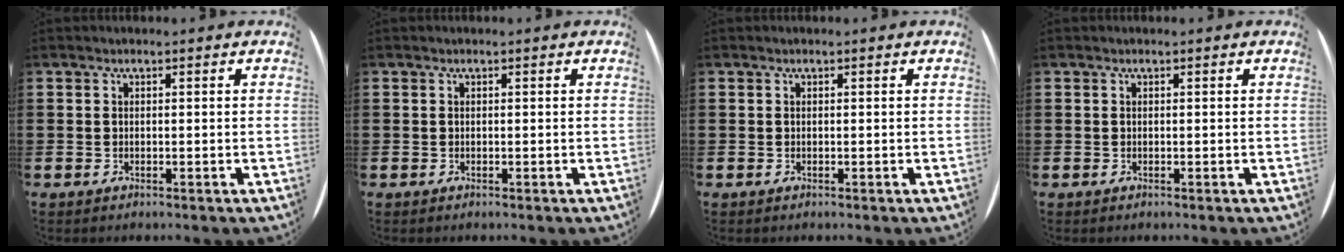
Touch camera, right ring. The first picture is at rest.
{"total": 0.0}
{"total": 0.0}
{"total": 0.0}